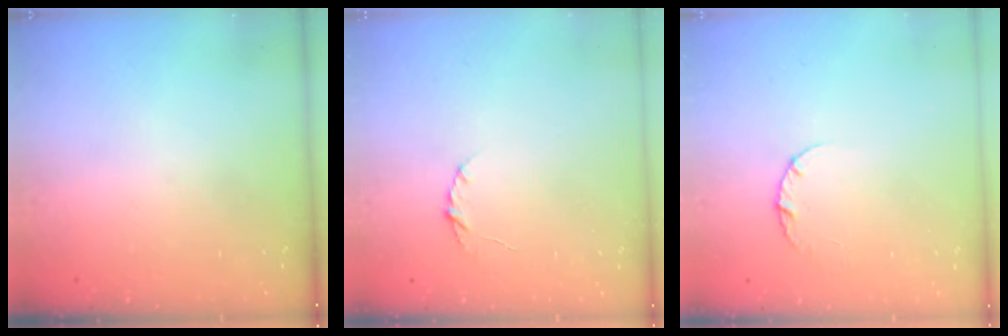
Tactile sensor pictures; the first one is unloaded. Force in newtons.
{"total": 3.9, "press": 3.9, "slide": 0.5}
{"total": 2.5, "press": 2.5, "slide": 0.3}